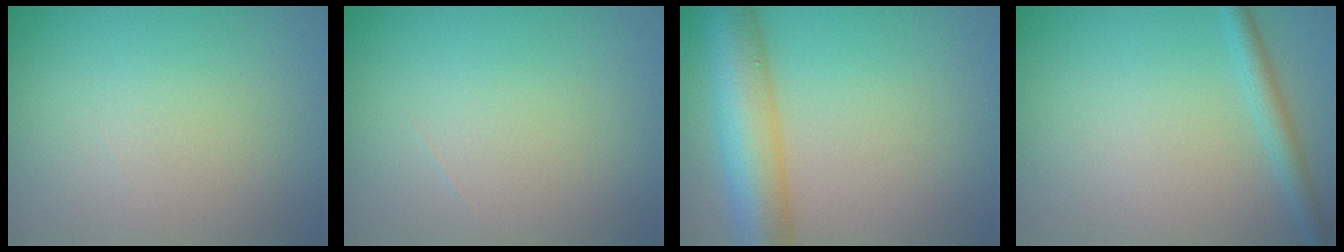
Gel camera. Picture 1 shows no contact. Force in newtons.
{"total": 0.0}
{"total": 9.2, "press": 9.2, "slide": 0.4}
{"total": 2.0, "press": 2.0, "slide": 0.1}